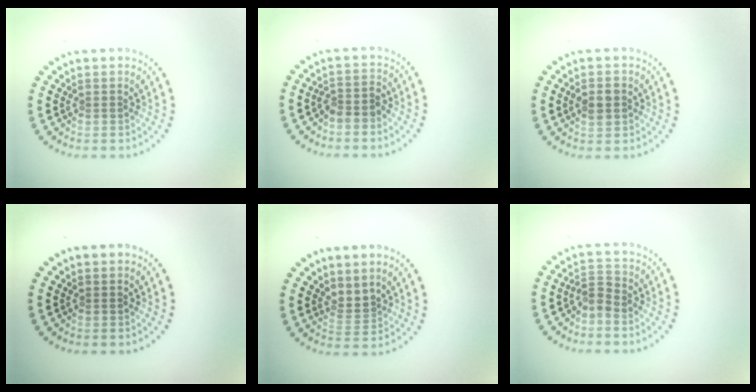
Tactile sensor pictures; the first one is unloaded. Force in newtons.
{"total": 1.9, "press": 1.6, "slide": 1.1}
{"total": 2.5, "press": 2.5, "slide": 0.2}
{"total": 0.0}
{"total": 1.7, "press": 1.1, "slide": 1.3}
{"total": 1.7, "press": 1.4, "slide": 1.0}